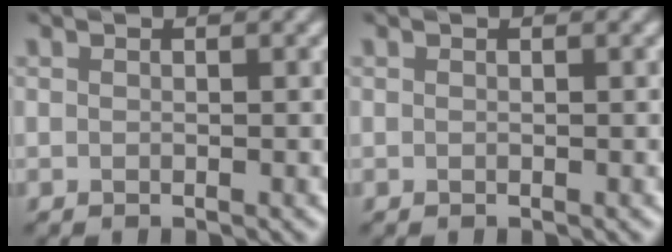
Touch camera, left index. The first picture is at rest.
{"total": 0.0}